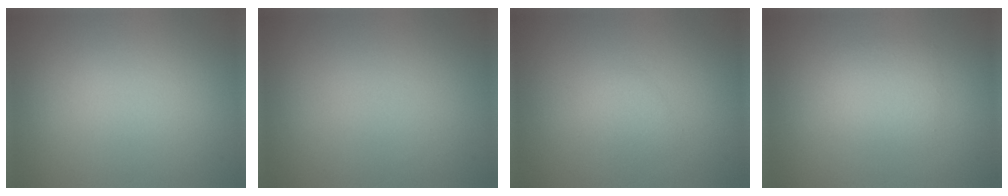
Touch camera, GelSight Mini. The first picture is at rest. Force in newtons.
{"total": 0.0}
{"total": 1.1, "press": 1.1, "slide": 0.0}
{"total": 1.9, "press": 1.9, "slide": 0.1}